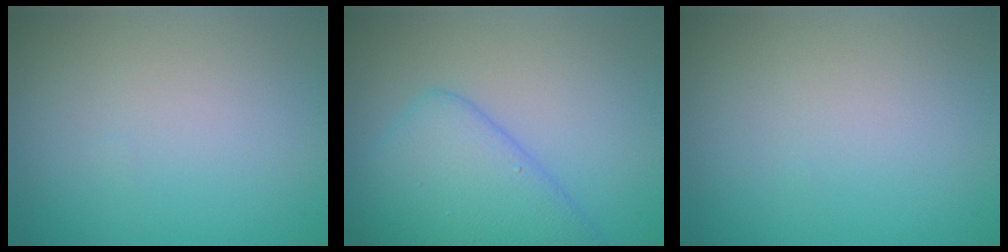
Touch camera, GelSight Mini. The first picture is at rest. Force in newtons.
{"total": 5.6, "press": 5.6, "slide": 0.2}
{"total": 0.0}